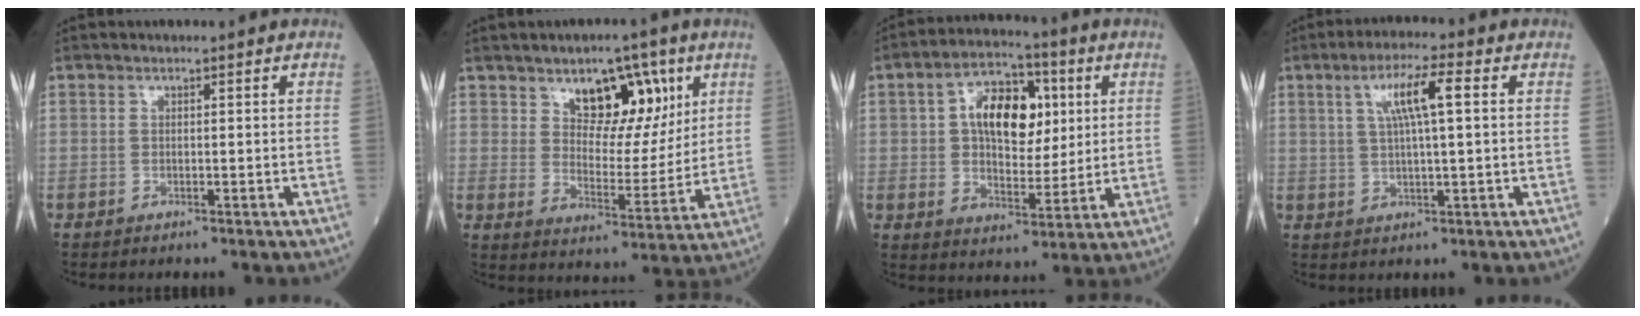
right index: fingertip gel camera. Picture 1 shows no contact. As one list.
[{"total": 10.3, "force": [5.6, 5.2, 6.9], "torque": [-0.097, 0.003, 0.095]}, {"total": 12.1, "force": [3.0, 6.6, 9.7], "torque": [-0.167, 0.024, 0.049]}, {"total": 7.2, "force": [2.1, 0.6, 6.8], "torque": [-0.127, 0.012, 0.039]}]